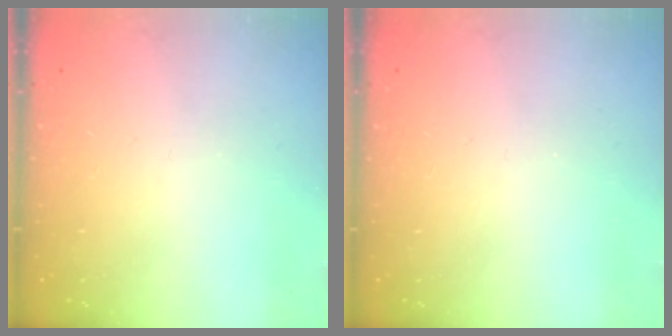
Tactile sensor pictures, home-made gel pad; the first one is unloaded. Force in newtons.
{"total": 0.0}